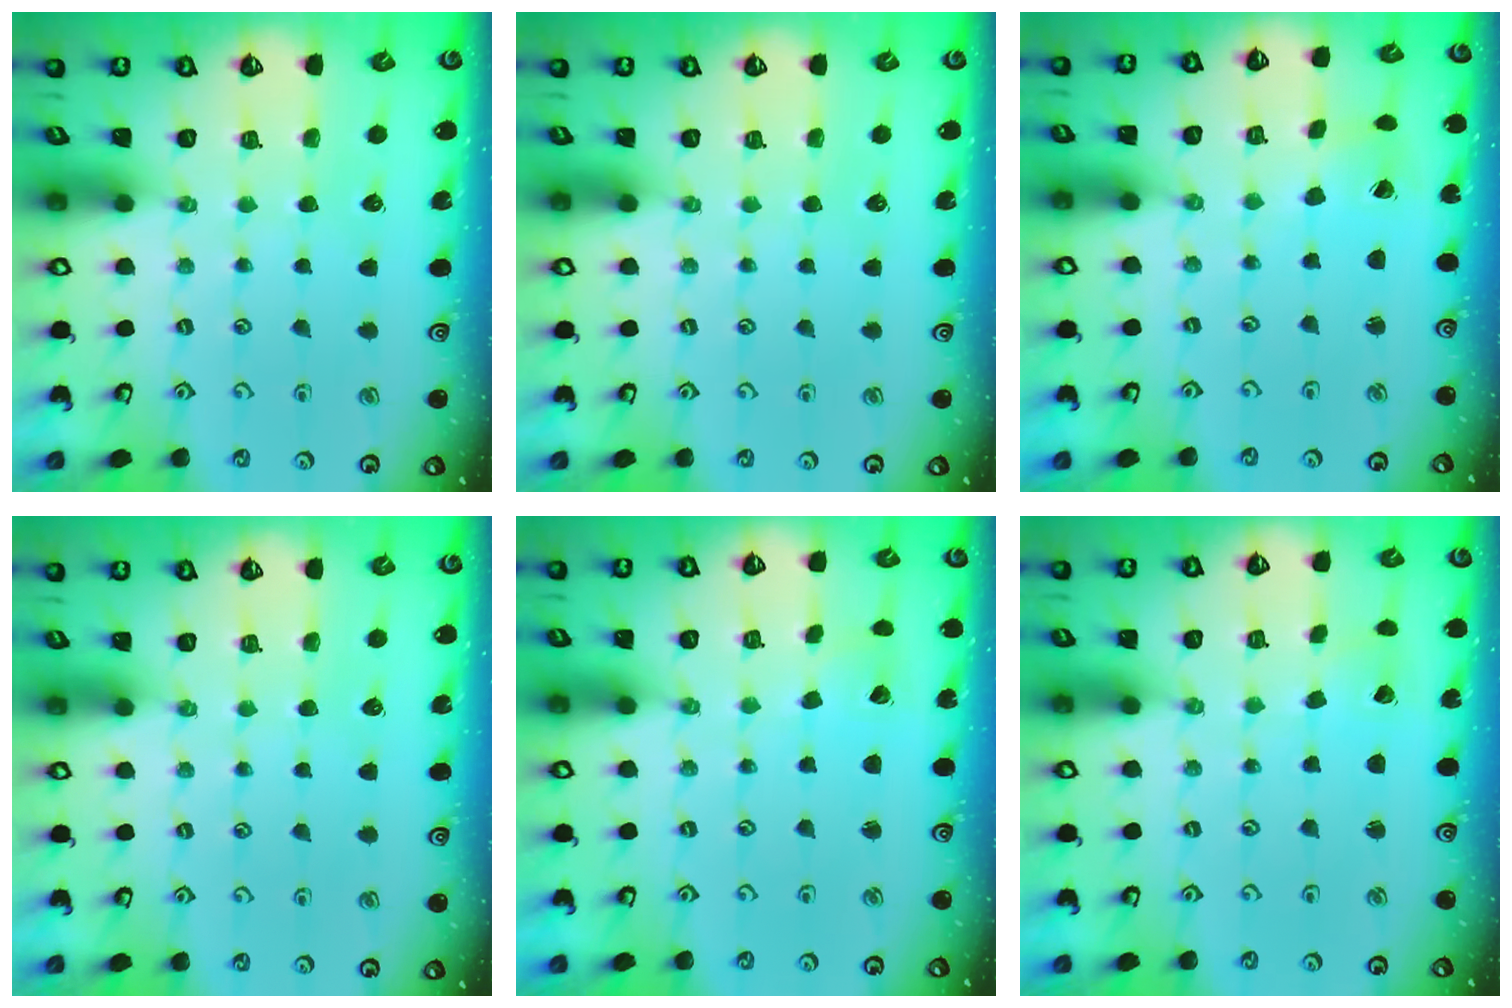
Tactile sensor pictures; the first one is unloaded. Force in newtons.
{"total": 0.0}
{"total": 1.2, "press": 1.1, "slide": 0.3}
{"total": 0.0}
{"total": 3.3, "press": 3.3, "slide": 0.2}
{"total": 2.0, "press": 2.0, "slide": 0.1}